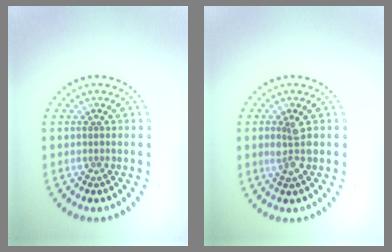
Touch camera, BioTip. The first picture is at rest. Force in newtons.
{"total": 2.4, "press": 2.4, "slide": 0.5}